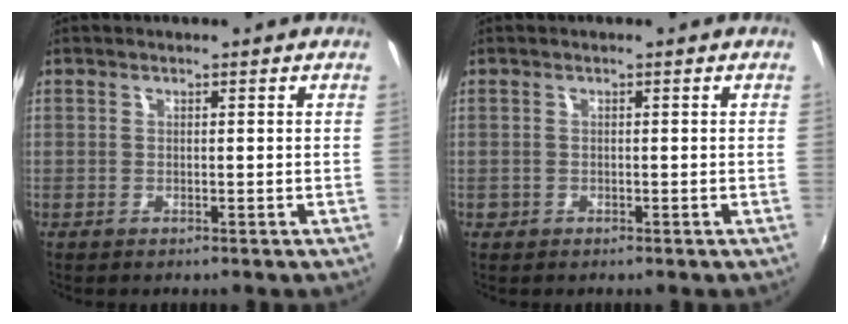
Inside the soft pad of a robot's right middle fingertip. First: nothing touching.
{"total": 0.9, "force": [-0.5, 0.8, 0.1], "torque": [-0.003, -0.003, -0.007]}